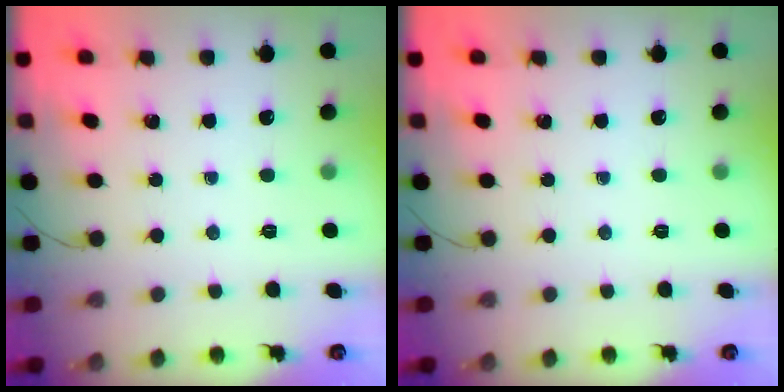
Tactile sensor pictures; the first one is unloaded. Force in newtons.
{"total": 0.0}